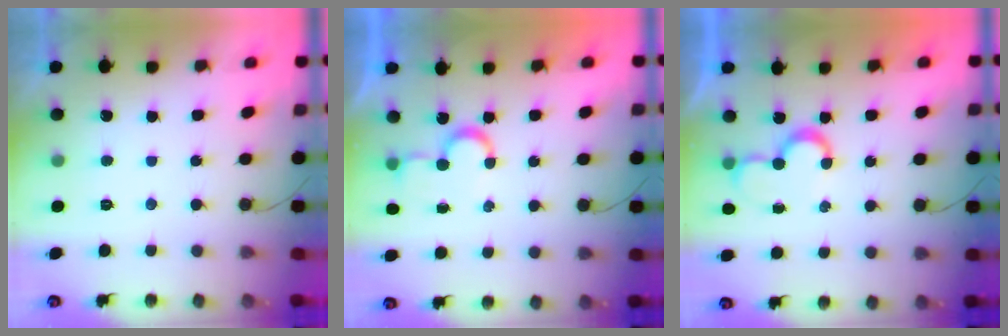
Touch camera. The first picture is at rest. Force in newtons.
{"total": 5.6, "press": 5.6, "slide": 0.4}
{"total": 7.2, "press": 7.1, "slide": 0.6}